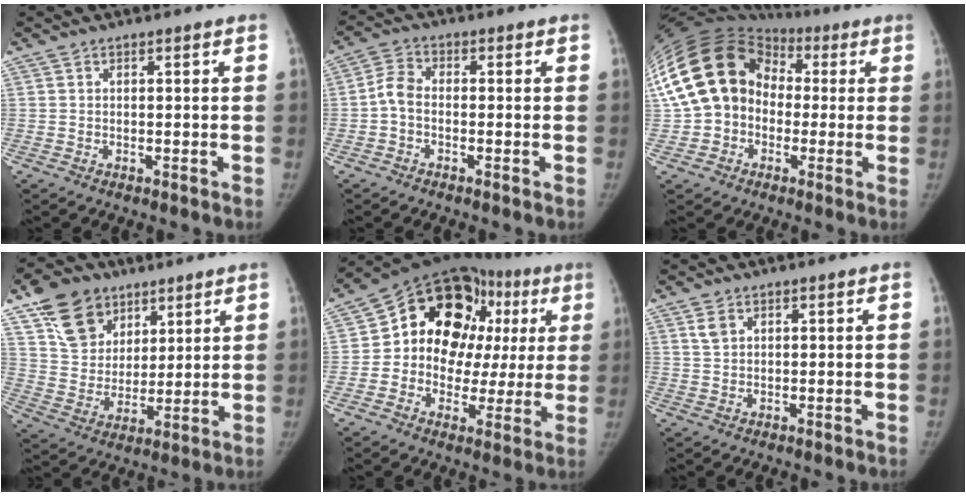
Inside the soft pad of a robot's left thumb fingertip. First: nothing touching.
{"total": 4.3, "force": [-1.1, 2.7, 3.2], "torque": [-0.059, 0.016, -0.033]}
{"total": 22.6, "force": [1.1, 18.4, 13.0], "torque": [-0.275, 0.062, 0.020]}
{"total": 14.5, "force": [8.5, 10.4, 5.4], "torque": [-0.065, -0.028, 0.160]}
{"total": 22.1, "force": [4.6, 16.0, 14.6], "torque": [-0.139, 0.042, 0.065]}
{"total": 2.3, "force": [1.1, 1.5, 1.4], "torque": [-0.022, 0.001, 0.025]}